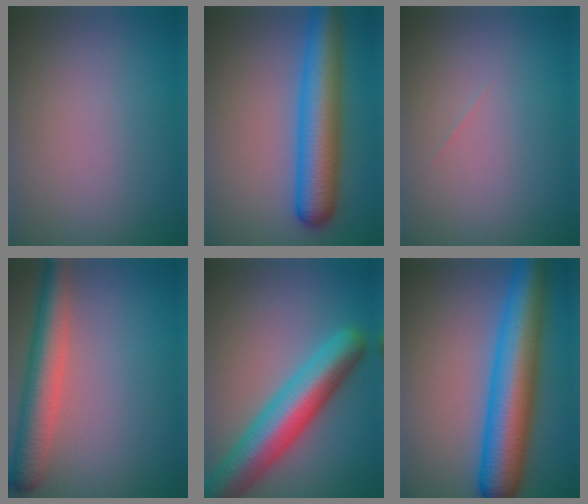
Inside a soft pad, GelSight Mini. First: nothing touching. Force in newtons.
{"total": 7.9, "press": 7.9, "slide": 0.3}
{"total": 0.0}
{"total": 6.0, "press": 6.0, "slide": 0.3}
{"total": 8.7, "press": 8.7, "slide": 0.4}
{"total": 10.4, "press": 10.4, "slide": 0.2}